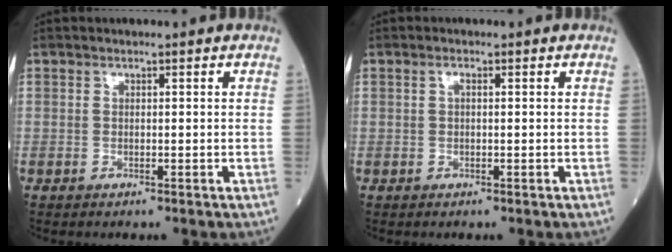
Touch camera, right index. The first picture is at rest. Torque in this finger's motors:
{"motor_torque": [0.05, 0.24, -0.05, 0.00]}